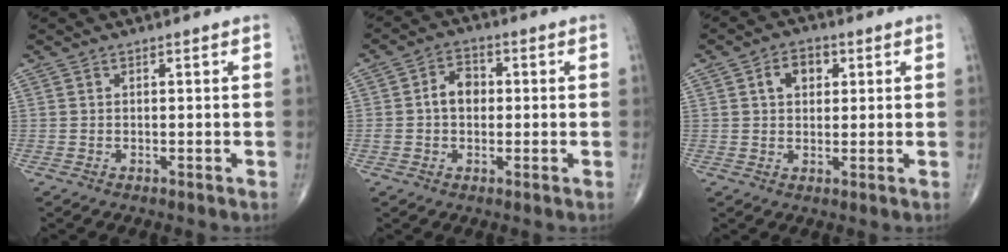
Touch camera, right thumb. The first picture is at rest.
{"total": 5.4, "force": [0.2, 3.9, 3.7], "torque": [-0.054, 0.017, -0.003]}
{"total": 5.3, "force": [1.7, 3.7, 3.4], "torque": [-0.036, 0.005, 0.024]}